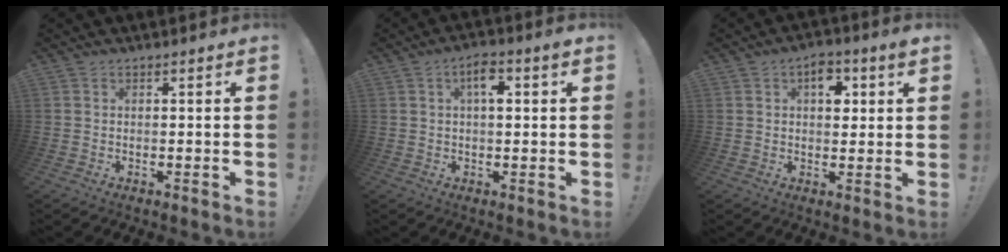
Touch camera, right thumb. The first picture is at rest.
{"total": 5.4, "force": [1.4, 2.2, 4.7], "torque": [-0.070, 0.005, 0.018]}
{"total": 6.9, "force": [2.4, 4.6, 4.4], "torque": [-0.038, -0.006, 0.035]}